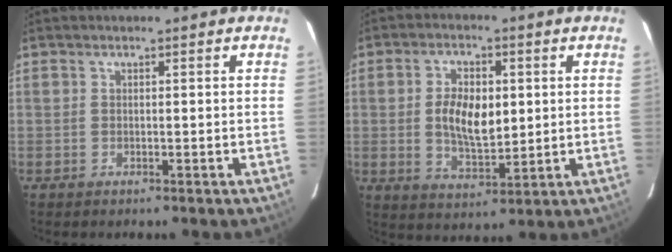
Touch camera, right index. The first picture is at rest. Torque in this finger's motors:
{"motor_torque": [0.50, 0.52, 0.27, 0.06]}